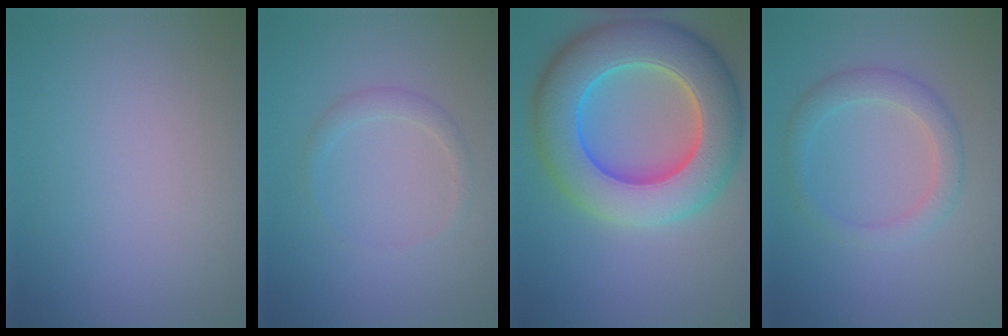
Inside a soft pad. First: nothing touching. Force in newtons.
{"total": 1.4, "press": 1.4, "slide": 0.1}
{"total": 12.2, "press": 12.2, "slide": 0.4}
{"total": 2.7, "press": 2.7, "slide": 0.2}